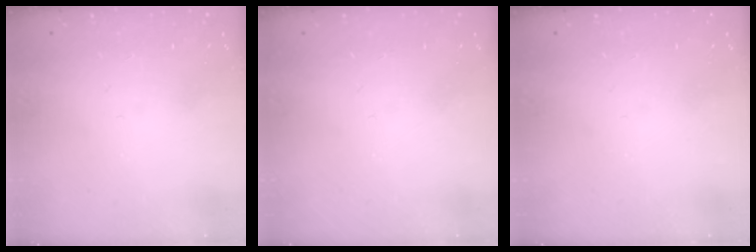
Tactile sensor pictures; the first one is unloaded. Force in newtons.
{"total": 0.0}
{"total": 0.0}